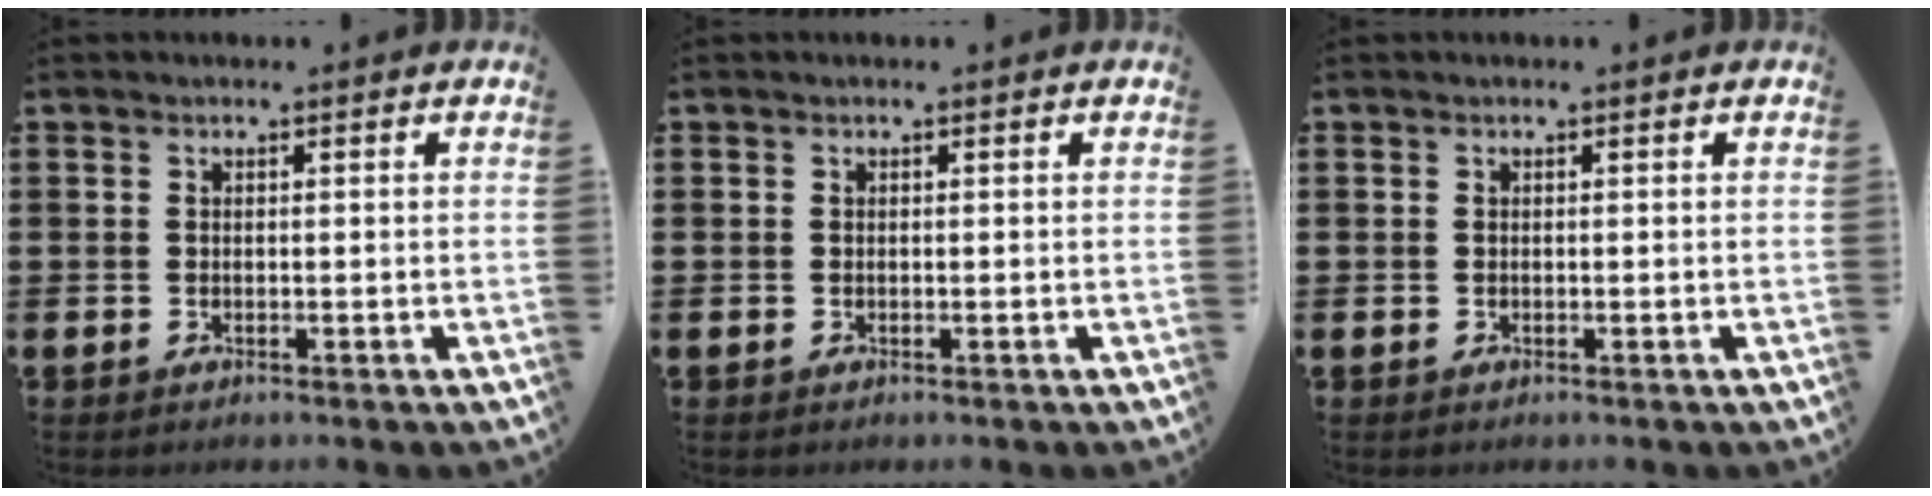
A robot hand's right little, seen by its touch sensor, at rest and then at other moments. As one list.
[{"total": 0.0}, {"total": 0.0}]